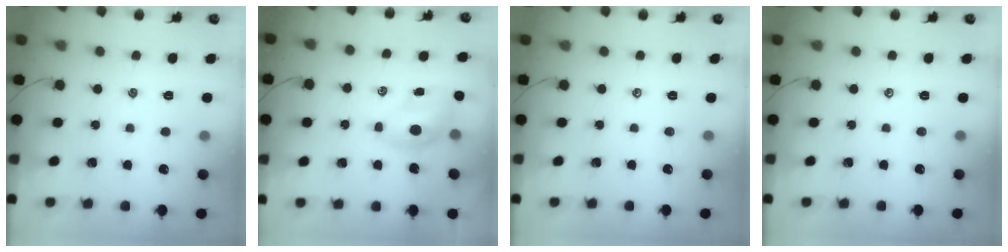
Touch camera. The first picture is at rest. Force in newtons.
{"total": 5.7, "press": 5.6, "slide": 0.9}
{"total": 0.0}
{"total": 0.0}